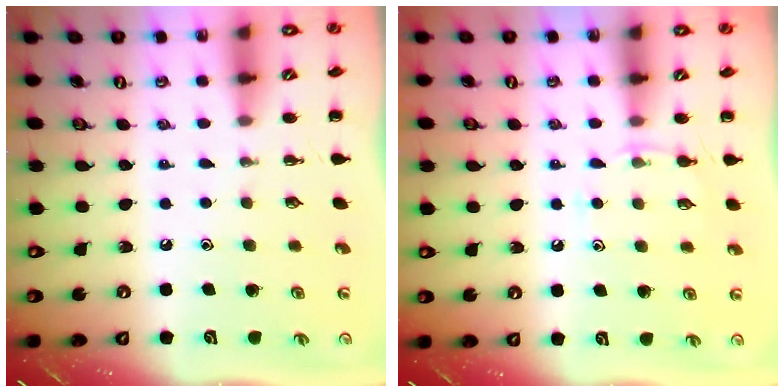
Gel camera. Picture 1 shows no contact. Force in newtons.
{"total": 5.8, "press": 5.5, "slide": 1.9}